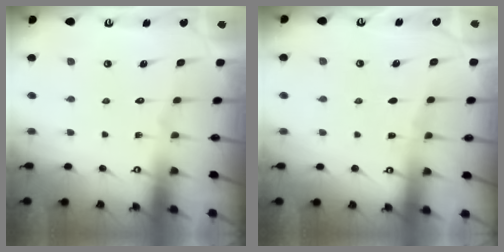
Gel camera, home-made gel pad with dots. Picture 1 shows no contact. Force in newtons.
{"total": 2.4, "press": 2.4, "slide": 0.4}